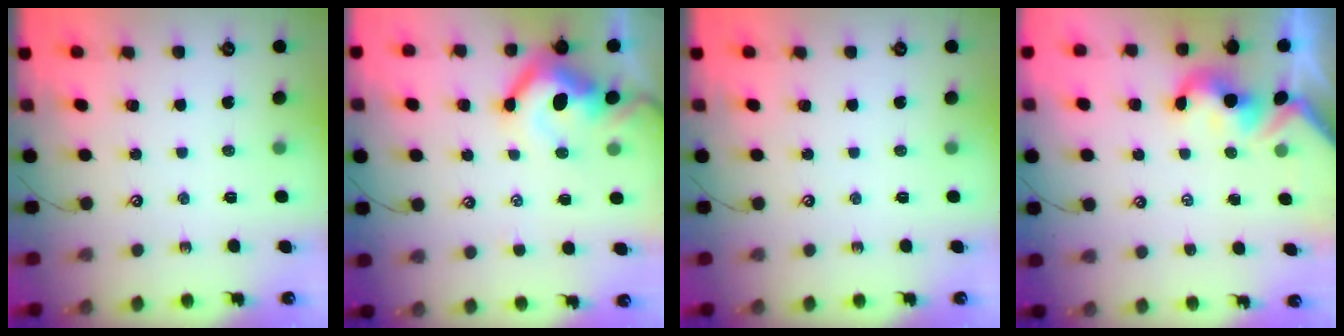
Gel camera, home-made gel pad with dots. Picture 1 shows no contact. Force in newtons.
{"total": 8.5, "press": 8.4, "slide": 1.4}
{"total": 0.0}
{"total": 1.6, "press": 1.5, "slide": 0.6}